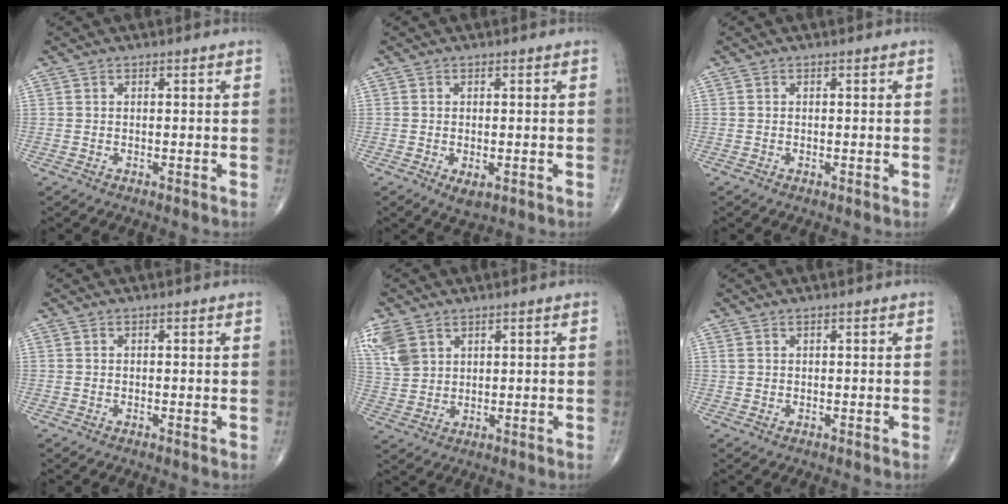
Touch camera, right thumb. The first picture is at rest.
{"total": 2.8, "force": [-0.9, 1.4, 2.3], "torque": [-0.037, -0.007, -0.009]}
{"total": 0.0}
{"total": 0.0}
{"total": 7.4, "force": [3.8, 5.0, 3.9], "torque": [-0.081, -0.004, 0.088]}
{"total": 1.0, "force": [0.6, 0.5, 0.5], "torque": [-0.012, 0.007, 0.015]}